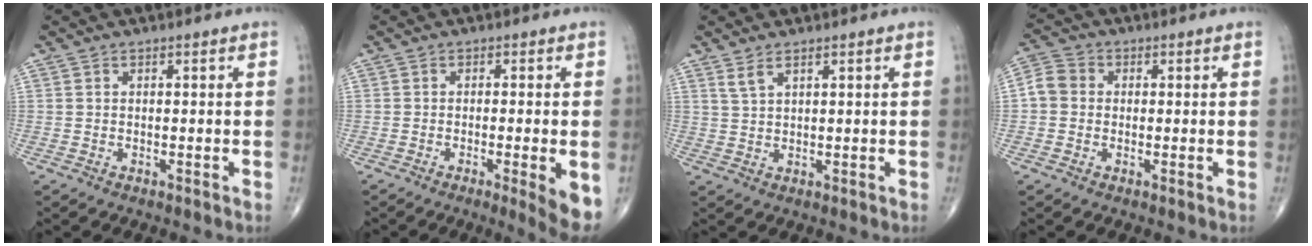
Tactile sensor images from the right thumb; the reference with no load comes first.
{"total": 7.1, "force": [-2.2, 1.0, 6.6], "torque": [-0.089, -0.015, -0.034]}
{"total": 2.4, "force": [1.7, 0.8, 1.6], "torque": [-0.036, -0.003, 0.041]}
{"total": 4.7, "force": [-0.1, 4.2, 2.1], "torque": [-0.032, 0.014, -0.011]}